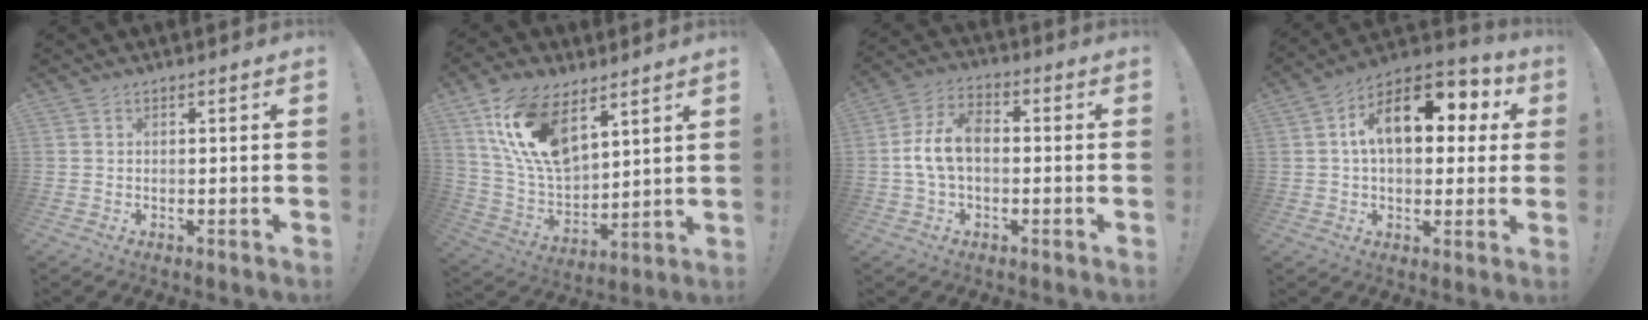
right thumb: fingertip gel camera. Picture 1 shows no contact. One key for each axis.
{"total": 18.2, "fx": 10.0, "fy": 10.1, "fz": 11.4, "tx": -0.239, "ty": -0.053, "tz": 0.184}
{"total": 10.8, "fx": -0.4, "fy": 6.9, "fz": 8.4, "tx": -0.166, "ty": 0.012, "tz": -0.002}
{"total": 16.5, "fx": 4.4, "fy": 9.5, "fz": 12.8, "tx": -0.195, "ty": 0.003, "tz": 0.072}